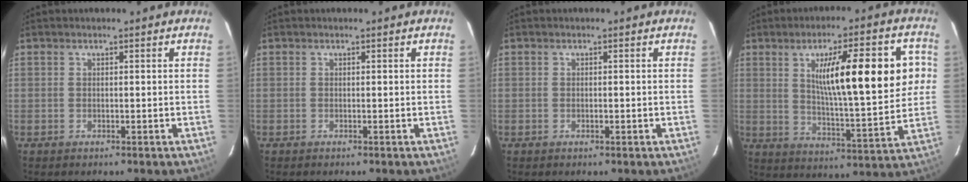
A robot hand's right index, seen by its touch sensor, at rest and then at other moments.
{"total": 0.0}
{"total": 0.5, "force": [-0.1, 0.3, 0.4], "torque": [-0.009, 0.000, -0.002]}
{"total": 18.0, "force": [4.5, 3.2, 17.1], "torque": [-0.254, 0.016, 0.073]}